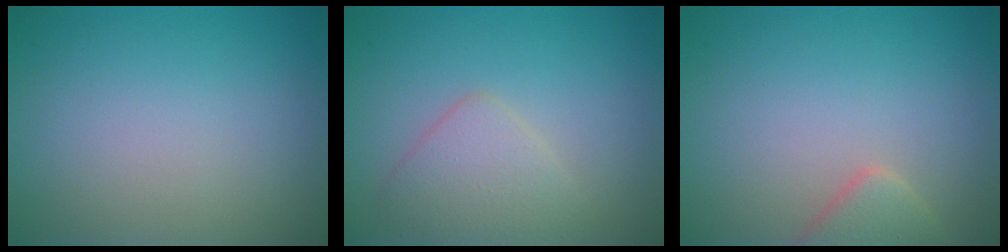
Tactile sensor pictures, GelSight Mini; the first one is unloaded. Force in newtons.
{"total": 3.0, "press": 3.0, "slide": 0.1}
{"total": 2.3, "press": 2.3, "slide": 0.2}